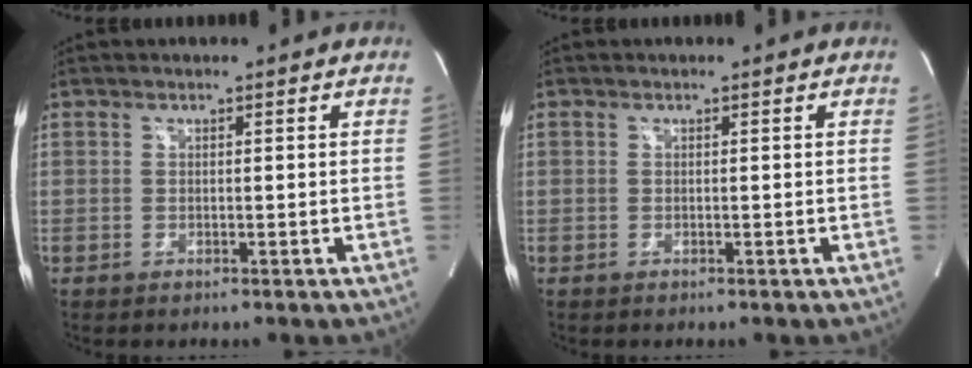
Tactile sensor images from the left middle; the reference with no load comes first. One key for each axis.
{"total": 0.0}